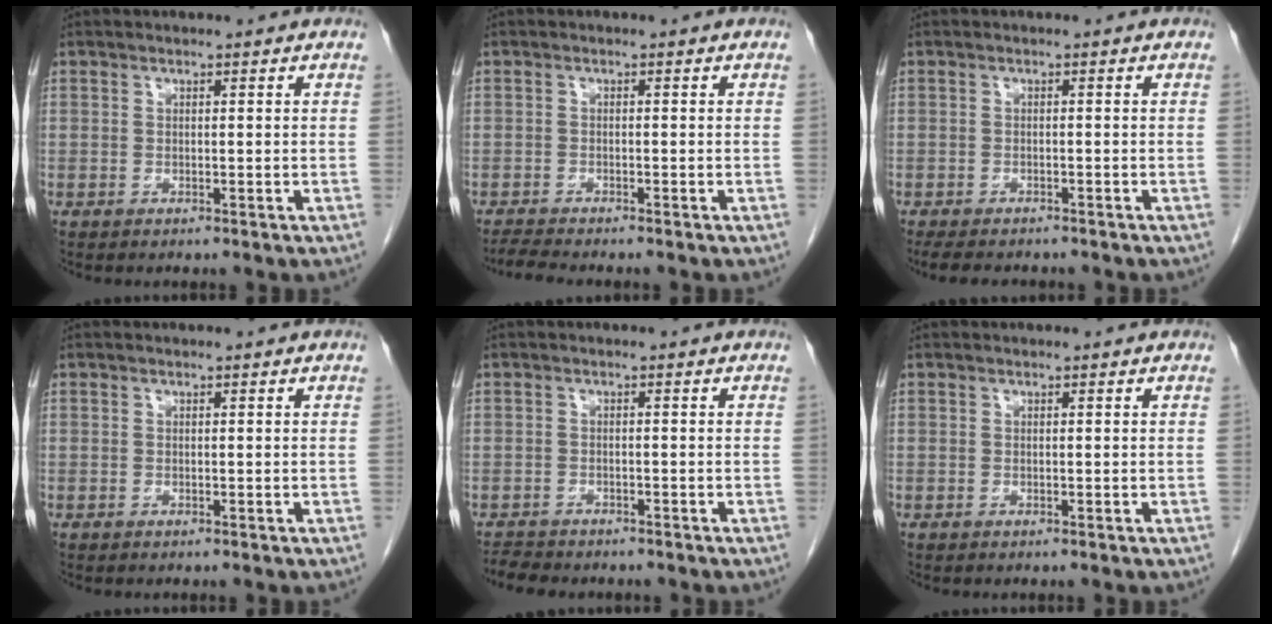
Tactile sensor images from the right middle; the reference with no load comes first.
{"total": 3.3, "force": [-3.1, -0.2, 1.2], "torque": [-0.024, -0.013, -0.052]}
{"total": 6.5, "force": [-5.6, 1.9, 2.7], "torque": [-0.040, -0.007, -0.080]}
{"total": 0.0}
{"total": 4.1, "force": [-3.8, 1.2, 1.0], "torque": [-0.019, -0.009, -0.059]}
{"total": 0.0}